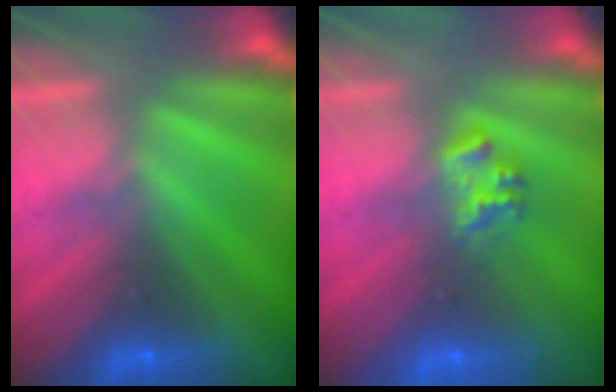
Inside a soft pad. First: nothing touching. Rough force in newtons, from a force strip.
{"total": 2.2}